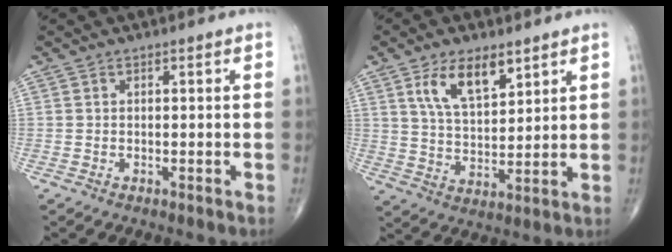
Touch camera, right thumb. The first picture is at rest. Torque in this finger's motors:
{"motor_torque": [0.00, 0.19, 0.23, 0.16, 0.13]}